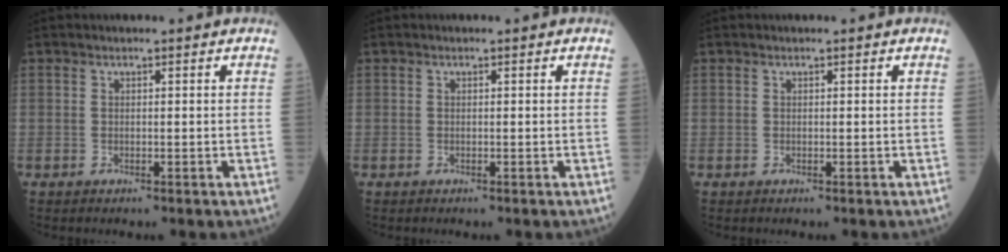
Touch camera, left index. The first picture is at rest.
{"total": 0.0}
{"total": 0.0}